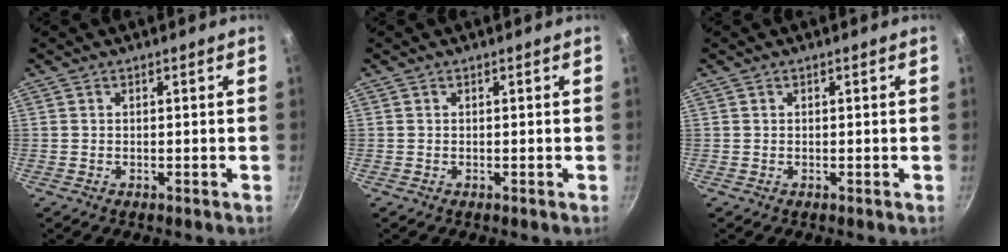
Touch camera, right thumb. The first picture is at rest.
{"total": 0.0}
{"total": 0.0}